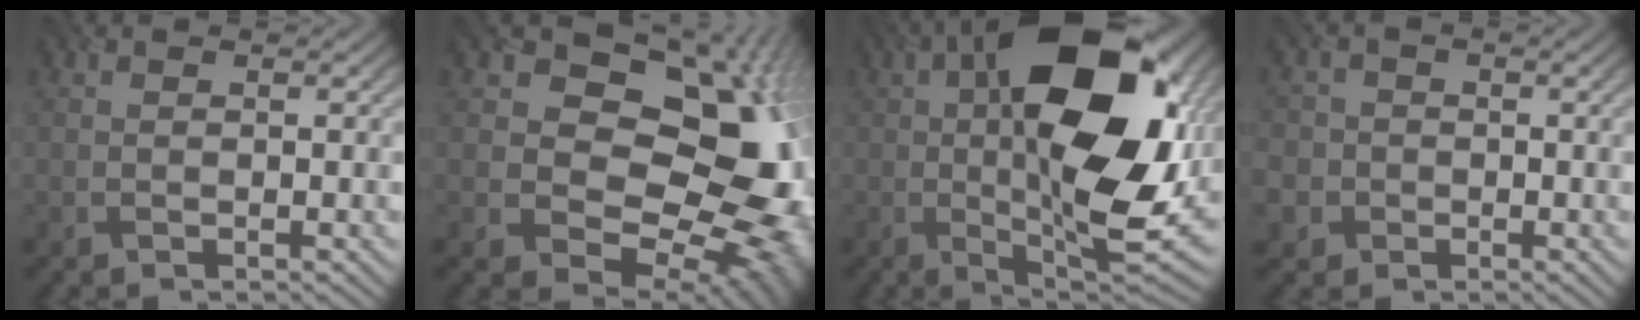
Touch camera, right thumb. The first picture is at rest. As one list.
[{"total": 18.8, "force": [2.0, 14.9, 11.3], "torque": [-0.134, -0.010, 0.054]}, {"total": 18.5, "force": [2.1, 8.2, 16.4], "torque": [-0.262, 0.009, 0.022]}, {"total": 4.2, "force": [-2.0, 3.7, 0.0], "torque": [-0.011, -0.004, -0.046]}]